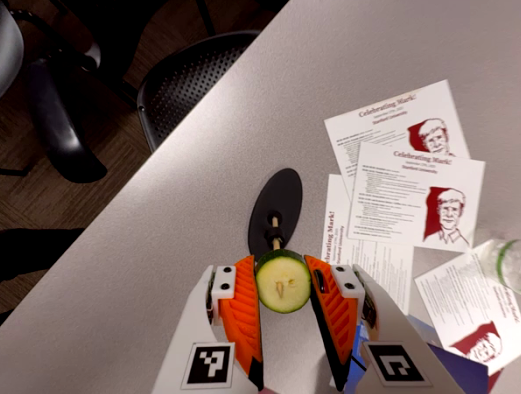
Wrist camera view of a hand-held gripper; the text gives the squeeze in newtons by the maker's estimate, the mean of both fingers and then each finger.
{"total": 9.4, "left": 8.9, "right": 9.9}